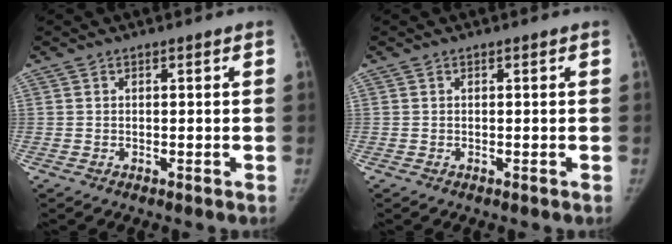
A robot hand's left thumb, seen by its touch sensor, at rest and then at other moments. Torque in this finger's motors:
{"motor_torque": [0.00, 0.00, 0.12, -0.08, 0.00]}